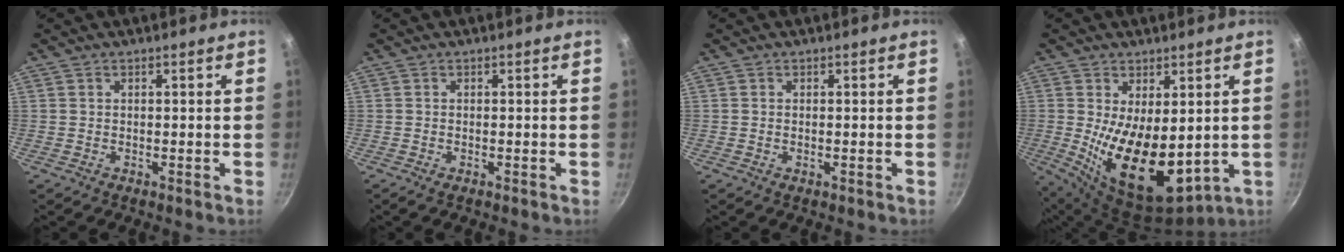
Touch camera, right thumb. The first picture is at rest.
{"total": 0.6, "force": [-0.3, 0.1, 0.4], "torque": [-0.011, 0.002, -0.007]}
{"total": 0.6, "force": [-0.1, 0.2, 0.5], "torque": [-0.010, 0.001, -0.001]}
{"total": 15.9, "force": [0.2, 8.3, 13.6], "torque": [-0.209, -0.041, 0.027]}